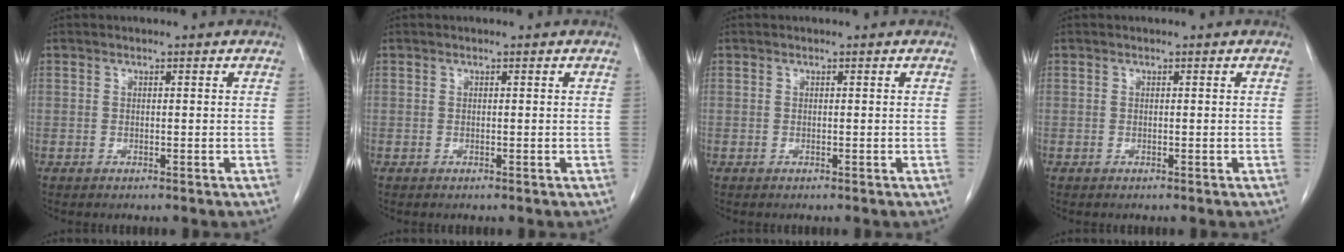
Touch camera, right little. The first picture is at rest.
{"total": 0.0}
{"total": 0.0}
{"total": 0.0}